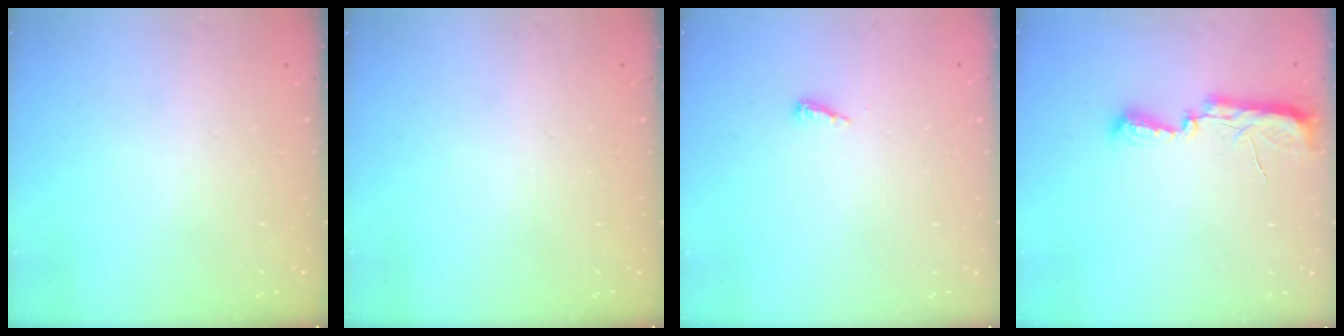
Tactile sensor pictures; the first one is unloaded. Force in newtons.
{"total": 0.0}
{"total": 4.2, "press": 4.1, "slide": 0.4}
{"total": 7.4, "press": 7.4, "slide": 0.7}